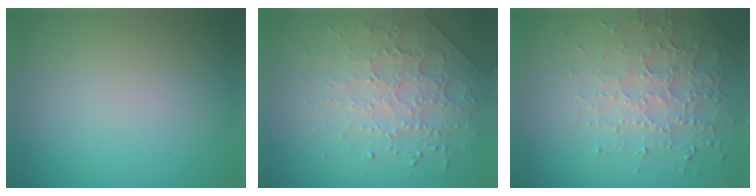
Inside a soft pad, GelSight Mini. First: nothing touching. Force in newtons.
{"total": 4.7, "press": 3.2, "slide": 3.5}
{"total": 4.7, "press": 3.4, "slide": 3.1}